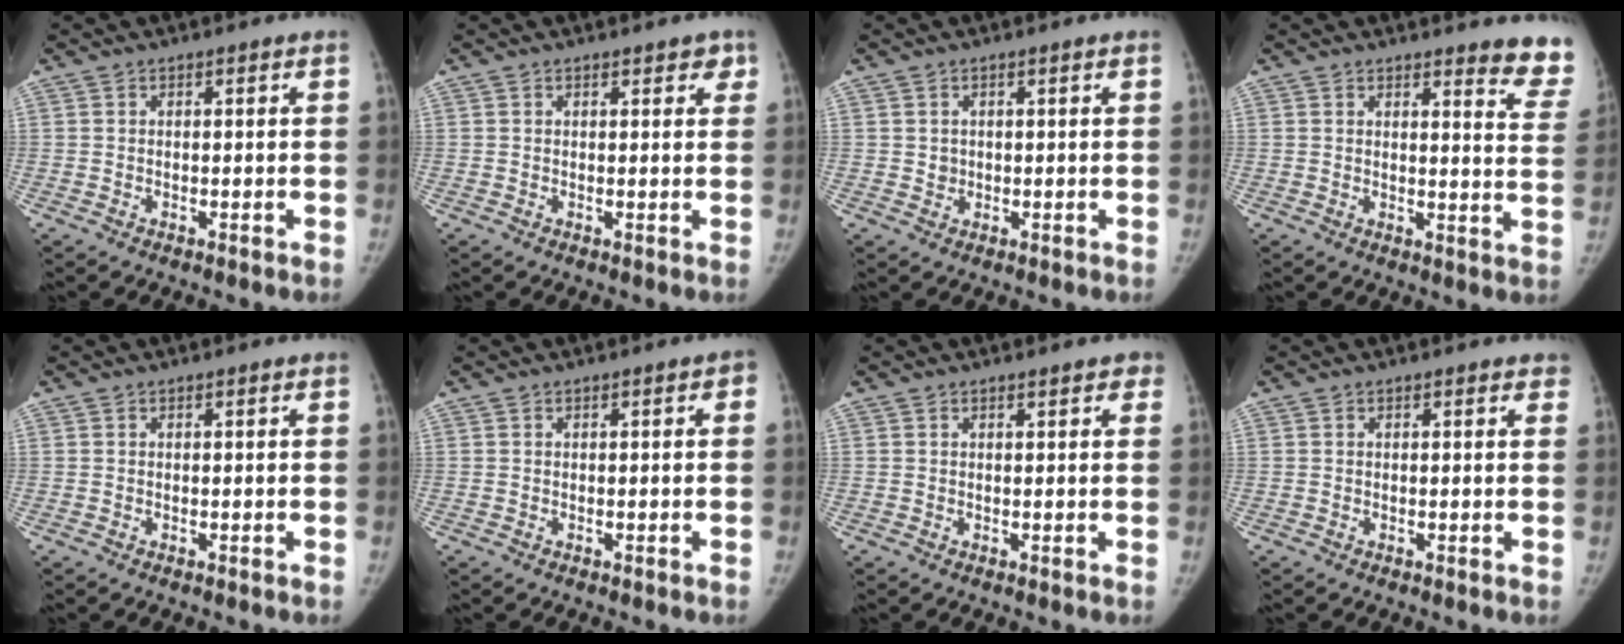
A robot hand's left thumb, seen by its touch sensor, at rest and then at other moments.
{"total": 2.5, "force": [1.6, 1.4, 1.5], "torque": [0.009, -0.003, 0.014]}
{"total": 1.2, "force": [0.1, 1.1, 0.3], "torque": [0.004, 0.001, 0.004]}
{"total": 9.6, "force": [8.8, 1.7, 3.5], "torque": [-0.005, -0.079, 0.075]}
{"total": 0.0}
{"total": 1.0, "force": [0.0, 0.5, 0.9], "torque": [-0.003, 0.005, -0.003]}
{"total": 1.6, "force": [1.1, 0.9, 0.8], "torque": [0.010, 0.002, 0.007]}
{"total": 1.5, "force": [1.1, 0.7, 0.6], "torque": [0.006, -0.001, 0.003]}